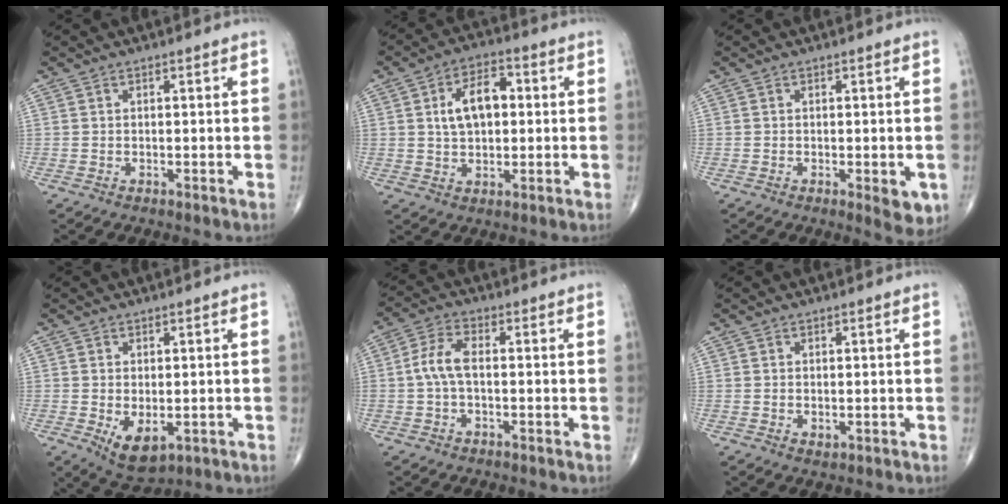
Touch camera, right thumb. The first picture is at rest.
{"total": 9.3, "force": [1.4, 5.6, 7.3], "torque": [-0.113, 0.014, 0.021]}
{"total": 4.5, "force": [-1.3, 1.7, 4.0], "torque": [-0.037, -0.008, -0.014]}
{"total": 6.3, "force": [-1.5, 3.5, 5.0], "torque": [-0.074, -0.010, -0.009]}
{"total": 5.4, "force": [-0.4, 2.6, 4.7], "torque": [-0.105, 0.017, -0.014]}
{"total": 0.9, "force": [-0.1, 0.7, 0.6], "torque": [-0.009, -0.002, 0.002]}